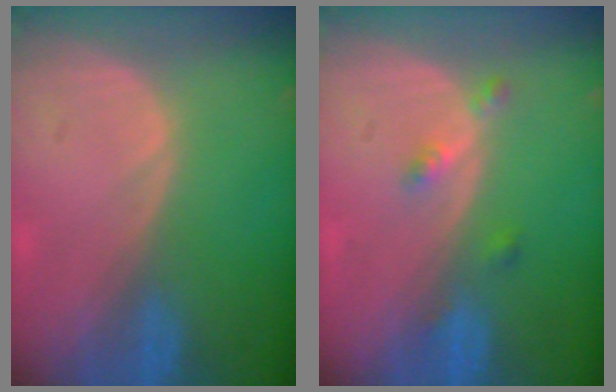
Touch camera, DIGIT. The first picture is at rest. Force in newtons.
{"total": 2.7, "press": 2.3, "slide": 1.5}